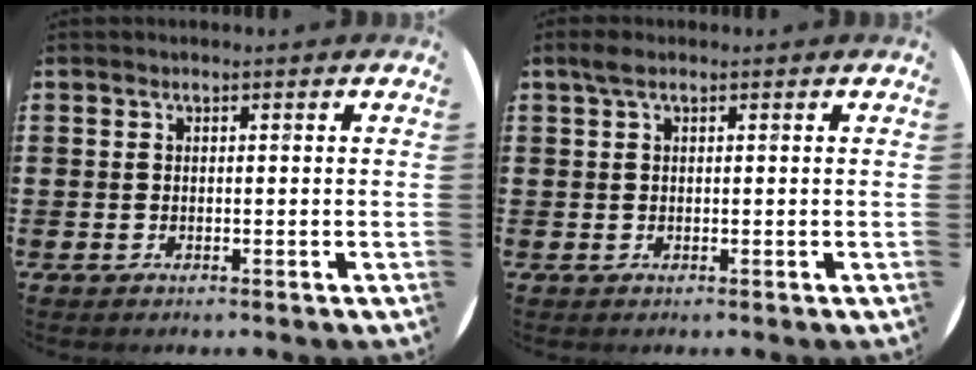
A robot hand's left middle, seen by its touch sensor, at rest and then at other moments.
{"total": 1.2, "force": [0.7, 0.4, 1.0], "torque": [-0.019, 0.005, 0.011]}